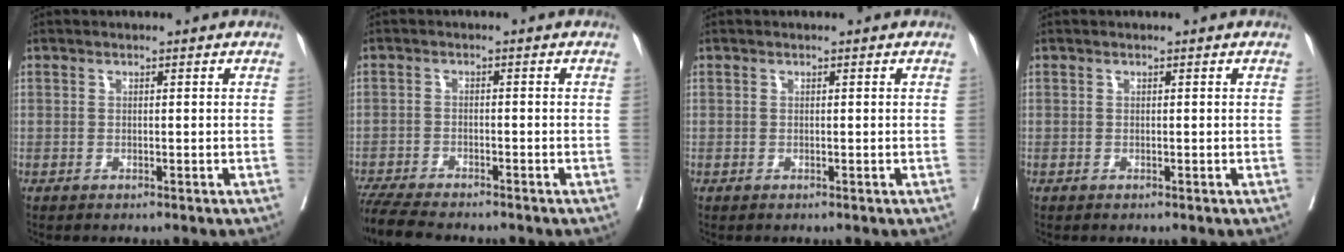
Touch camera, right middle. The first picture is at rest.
{"total": 8.2, "force": [-7.4, 1.0, 3.5], "torque": [-0.055, -0.019, -0.124]}
{"total": 0.0}
{"total": 0.0}